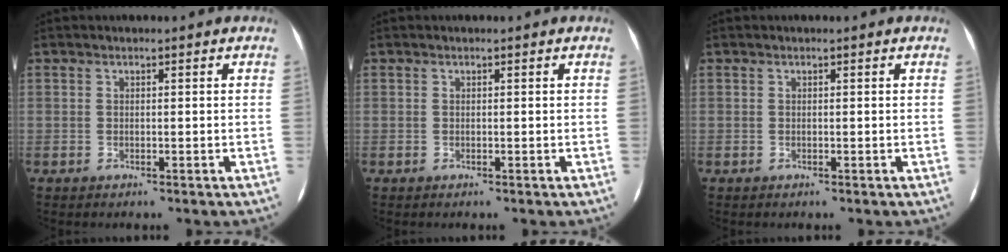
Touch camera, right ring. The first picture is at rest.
{"total": 0.0}
{"total": 0.0}